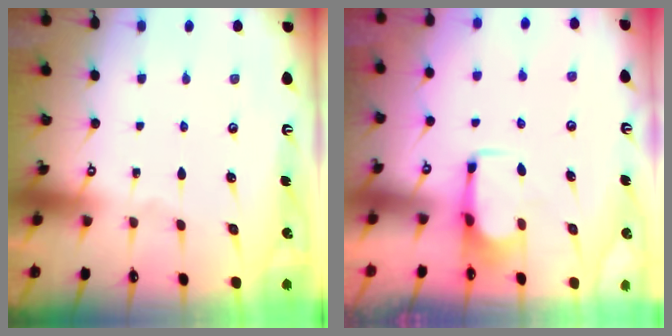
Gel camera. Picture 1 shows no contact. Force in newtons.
{"total": 2.7, "press": 2.6, "slide": 0.7}